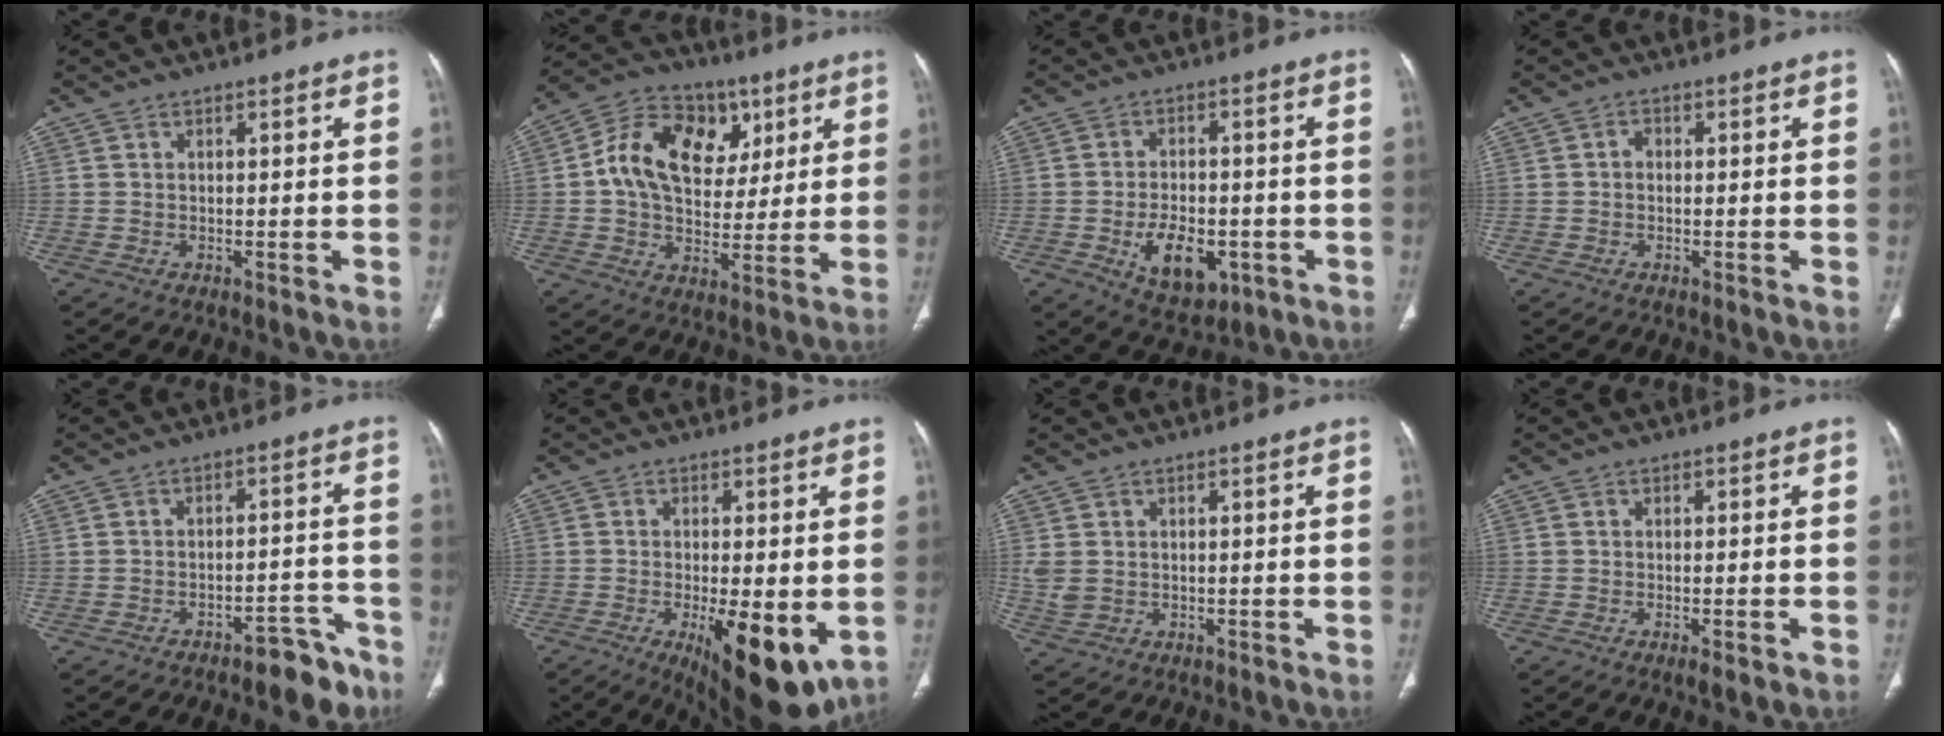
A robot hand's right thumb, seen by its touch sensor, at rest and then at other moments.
{"total": 18.8, "force": [5.0, 13.4, 12.2], "torque": [-0.184, 0.011, 0.082]}
{"total": 10.6, "force": [-3.4, 6.6, 7.6], "torque": [-0.091, 0.011, -0.039]}
{"total": 1.1, "force": [-0.1, 0.9, 0.6], "torque": [-0.005, 0.004, -0.006]}
{"total": 7.6, "force": [-5.5, 3.1, 4.3], "torque": [-0.039, 0.047, -0.070]}
{"total": 13.4, "force": [-3.6, 4.9, 11.9], "torque": [-0.159, -0.022, -0.040]}
{"total": 3.8, "force": [0.4, 3.0, 2.2], "torque": [-0.055, -0.002, 0.019]}
{"total": 2.3, "force": [-0.9, 0.6, 2.0], "torque": [-0.033, -0.007, -0.011]}